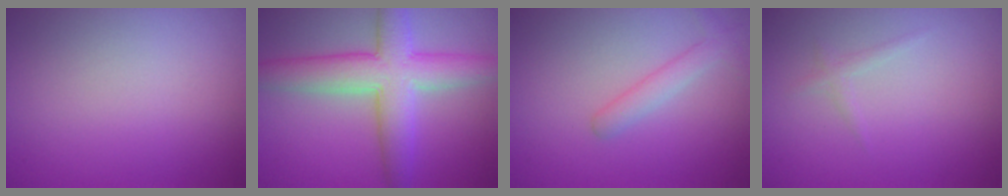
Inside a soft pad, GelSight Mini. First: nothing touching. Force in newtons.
{"total": 6.9, "press": 6.9, "slide": 0.2}
{"total": 1.9, "press": 1.9, "slide": 0.0}
{"total": 0.8, "press": 0.8, "slide": 0.1}